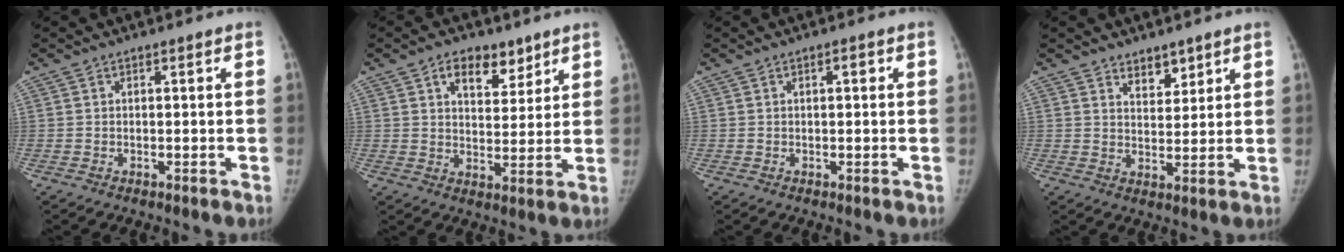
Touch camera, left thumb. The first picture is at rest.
{"total": 8.2, "force": [4.9, 4.8, 4.4], "torque": [-0.032, -0.026, 0.077]}
{"total": 1.2, "force": [0.7, 0.3, 0.9], "torque": [-0.008, 0.000, 0.010]}
{"total": 4.5, "force": [3.4, 2.3, 1.9], "torque": [-0.003, -0.026, 0.059]}